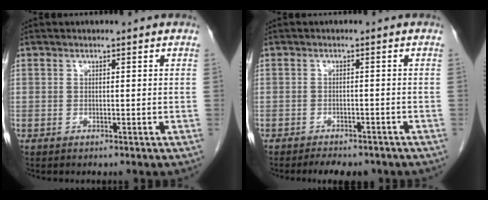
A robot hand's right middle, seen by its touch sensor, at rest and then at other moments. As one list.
[{"total": 5.7, "force": [-4.8, 2.1, 2.3], "torque": [-0.029, -0.003, -0.061]}]